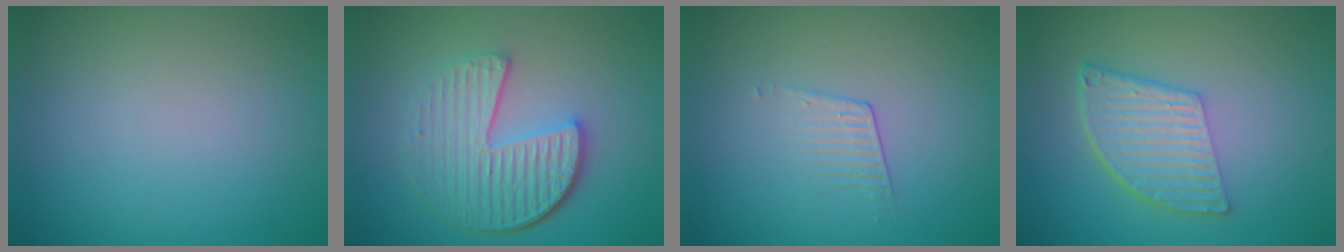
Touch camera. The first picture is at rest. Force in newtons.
{"total": 6.1, "press": 4.3, "slide": 4.3}
{"total": 1.1, "press": 0.4, "slide": 1.1}
{"total": 5.7, "press": 4.0, "slide": 4.0}